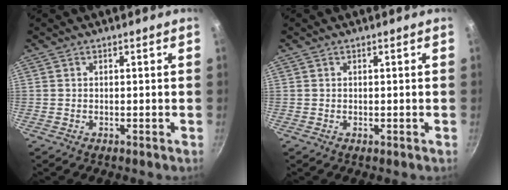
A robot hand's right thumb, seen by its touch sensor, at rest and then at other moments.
{"total": 0.0}